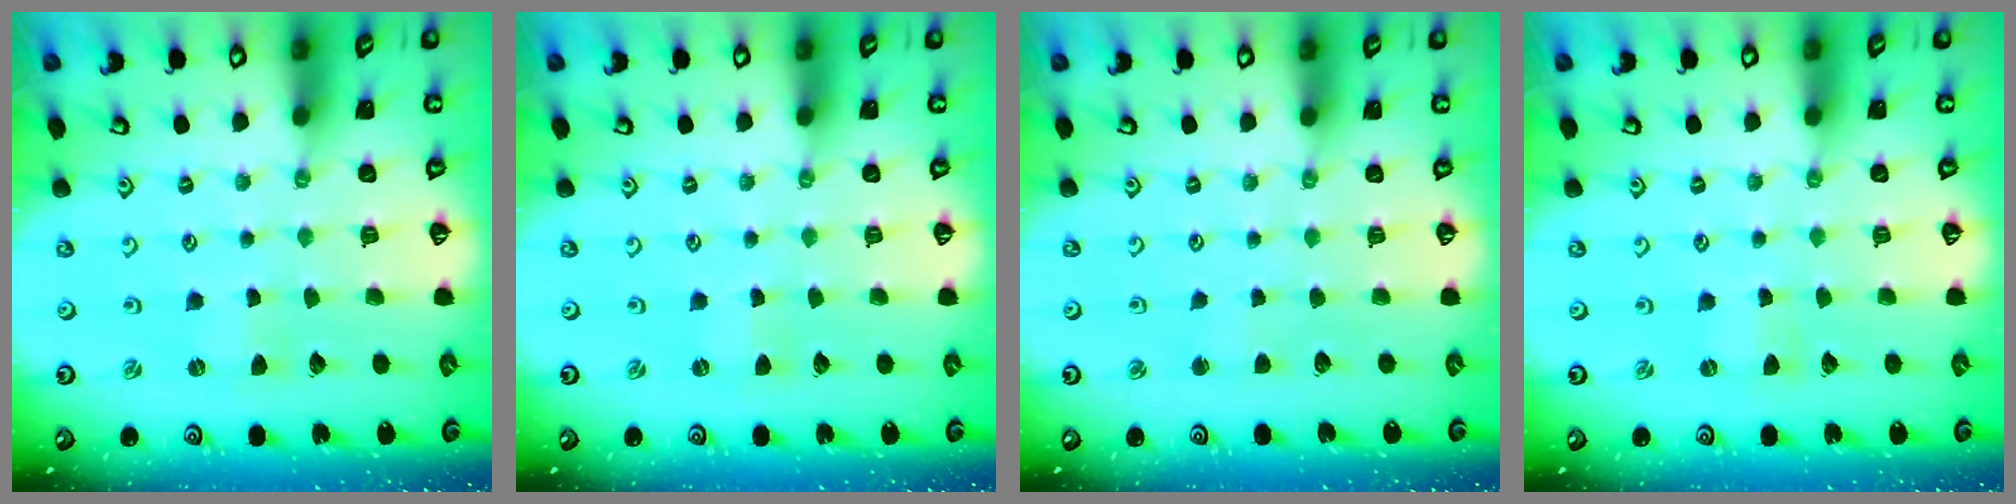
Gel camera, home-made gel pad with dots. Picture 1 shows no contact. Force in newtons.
{"total": 0.0}
{"total": 2.2, "press": 2.2, "slide": 0.3}
{"total": 0.0}